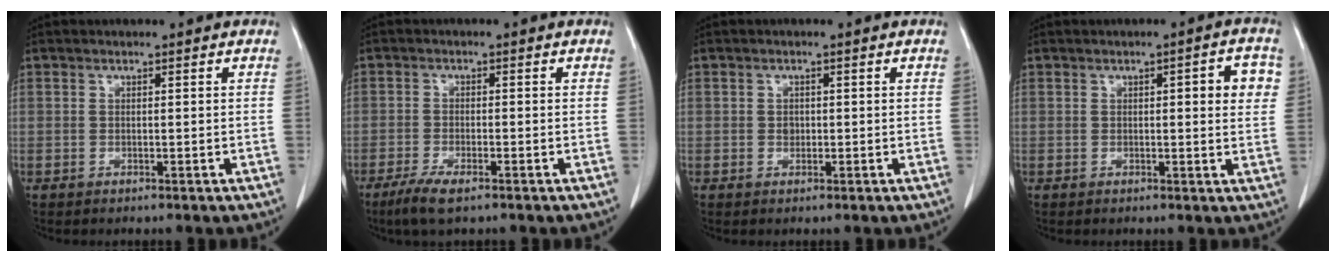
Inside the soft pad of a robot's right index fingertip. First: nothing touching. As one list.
[{"total": 4.6, "force": [-3.2, 0.9, 3.2], "torque": [-0.069, -0.009, -0.057]}, {"total": 1.1, "force": [0.0, 0.9, 0.6], "torque": [-0.008, 0.004, 0.003]}, {"total": 4.9, "force": [1.1, 1.1, 4.7], "torque": [-0.055, 0.005, 0.008]}]